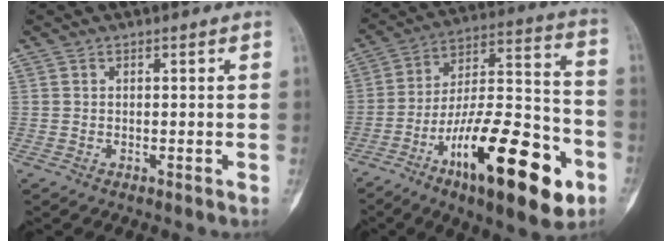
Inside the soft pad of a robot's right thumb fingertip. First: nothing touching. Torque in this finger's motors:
{"motor_torque": [0.21, 0.90, 1.73, -1.04, 0.22]}